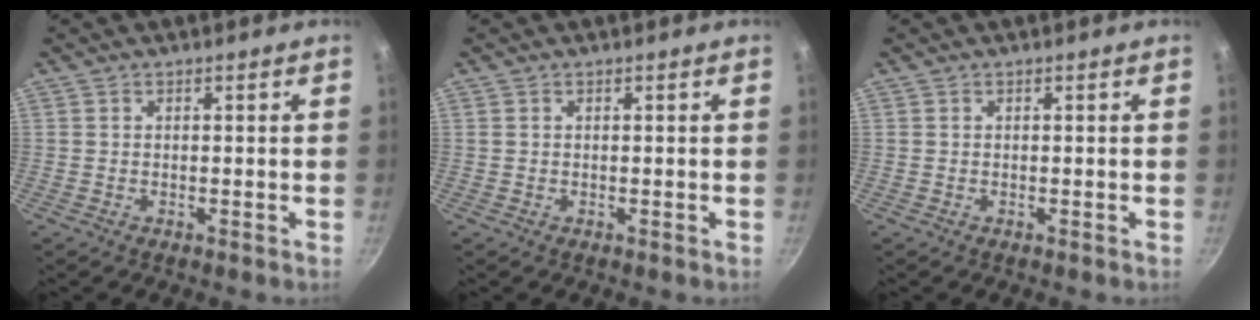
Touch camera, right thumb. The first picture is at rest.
{"total": 0.0}
{"total": 0.0}